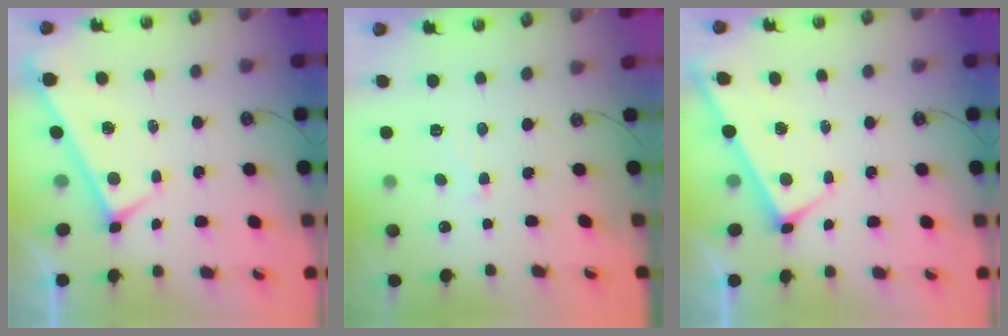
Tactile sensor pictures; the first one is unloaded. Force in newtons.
{"total": 1.0, "press": 0.4, "slide": 0.9}
{"total": 1.7, "press": 1.7, "slide": 0.1}